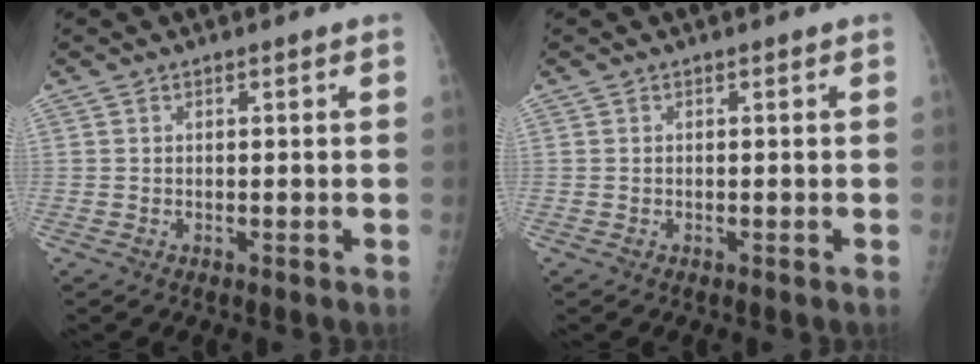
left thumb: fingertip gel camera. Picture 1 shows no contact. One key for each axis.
{"total": 0.0}